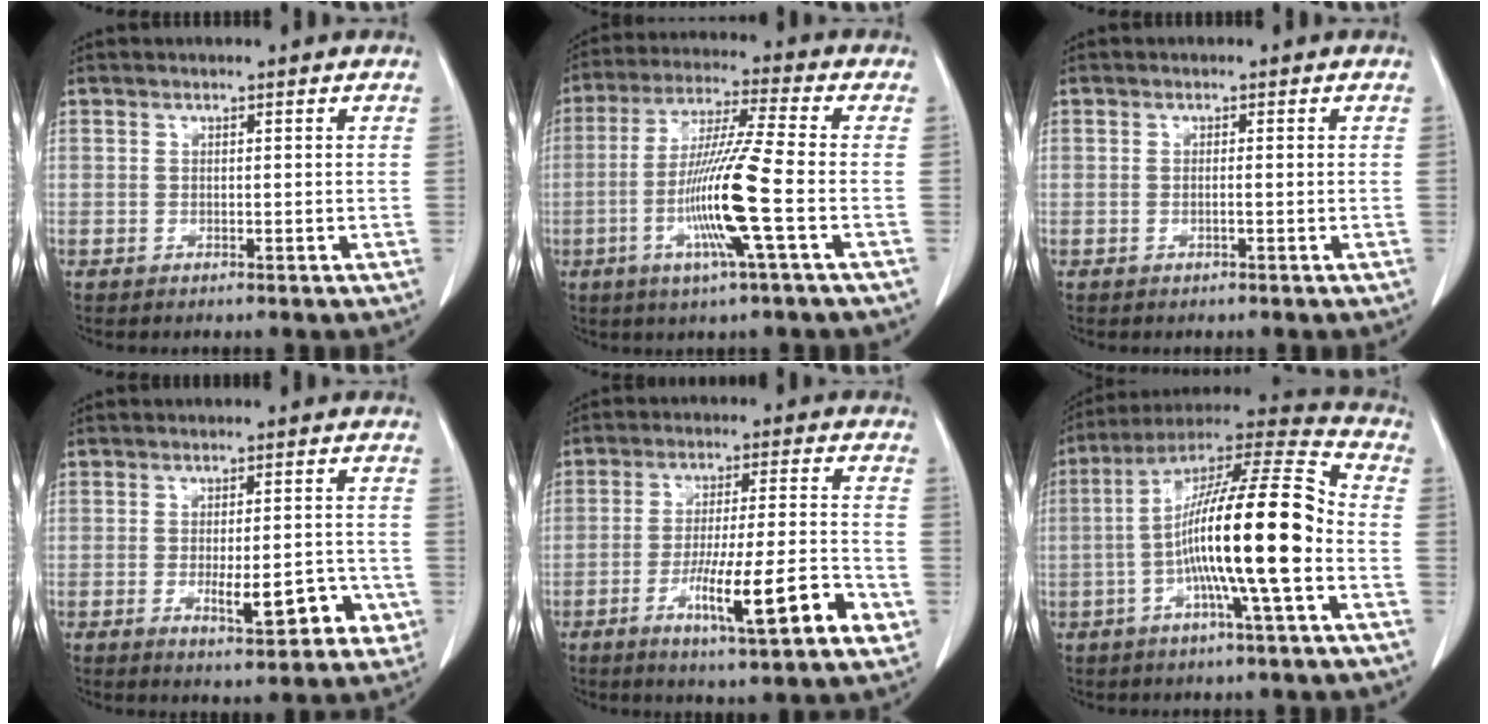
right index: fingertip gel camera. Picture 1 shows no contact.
{"total": 12.7, "force": [-3.5, -1.1, 12.2], "torque": [-0.242, -0.012, -0.072]}
{"total": 0.7, "force": [-0.2, -0.1, 0.6], "torque": [-0.011, 0.001, -0.004]}
{"total": 8.0, "force": [-2.7, 2.6, 7.0], "torque": [-0.088, 0.002, -0.030]}
{"total": 14.2, "force": [-5.7, 1.3, 13.0], "torque": [-0.215, -0.005, -0.084]}
{"total": 18.7, "force": [-3.6, 0.8, 18.4], "torque": [-0.323, 0.012, -0.071]}